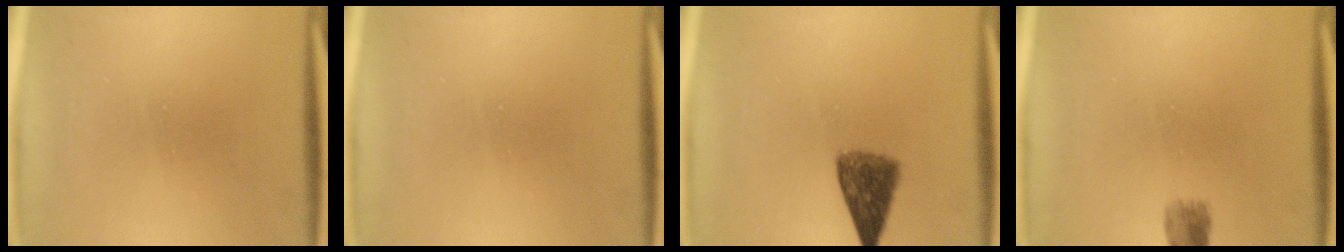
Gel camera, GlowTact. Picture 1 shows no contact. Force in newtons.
{"total": 0.0}
{"total": 6.3}
{"total": 1.3}